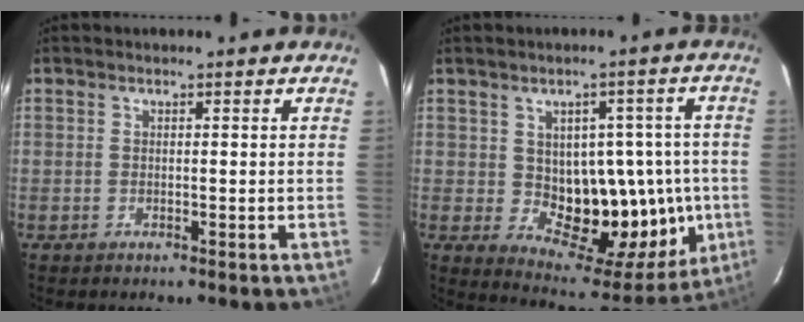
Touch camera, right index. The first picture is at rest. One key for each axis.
{"total": 15.6, "fx": -1.0, "fy": 8.8, "fz": 12.8, "tx": -0.147, "ty": 0.024, "tz": 0.016}